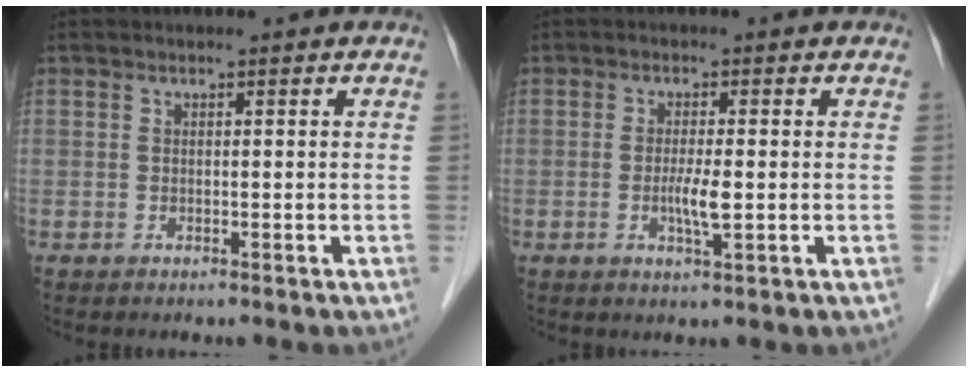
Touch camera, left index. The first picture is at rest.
{"total": 3.4, "force": [-0.4, 0.3, 3.3], "torque": [-0.062, -0.005, -0.005]}